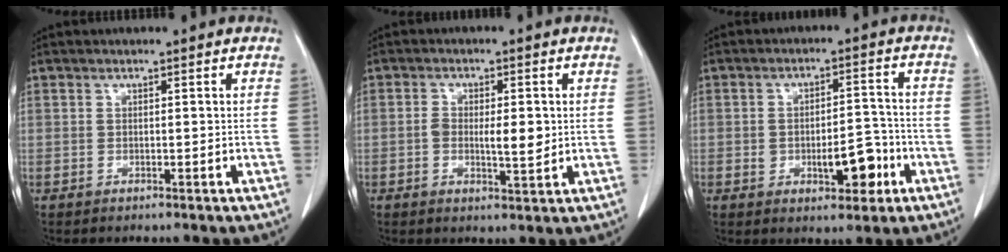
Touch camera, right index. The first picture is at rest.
{"total": 5.1, "force": [-0.1, 1.8, 4.8], "torque": [-0.078, 0.000, 0.001]}
{"total": 7.6, "force": [-2.4, 3.2, 6.4], "torque": [-0.090, 0.013, -0.028]}